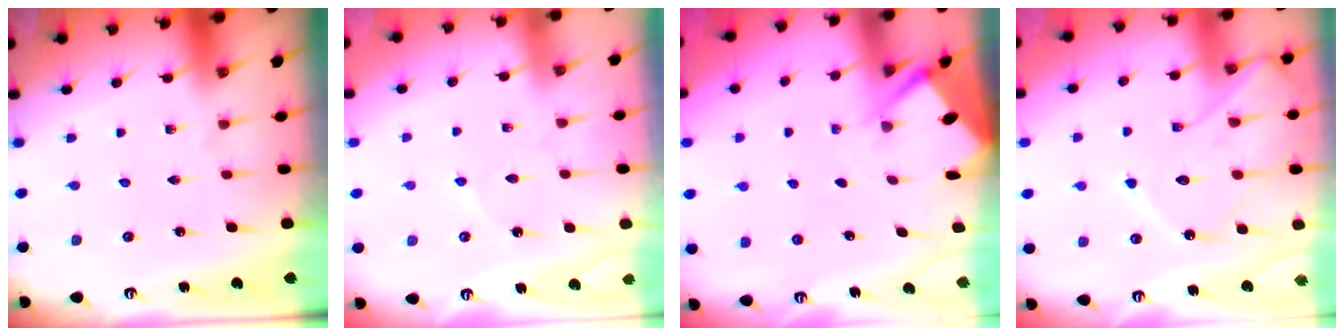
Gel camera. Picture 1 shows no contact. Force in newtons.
{"total": 3.2, "press": 3.1, "slide": 0.4}
{"total": 2.8, "press": 2.7, "slide": 0.3}
{"total": 14.0, "press": 13.9, "slide": 1.3}